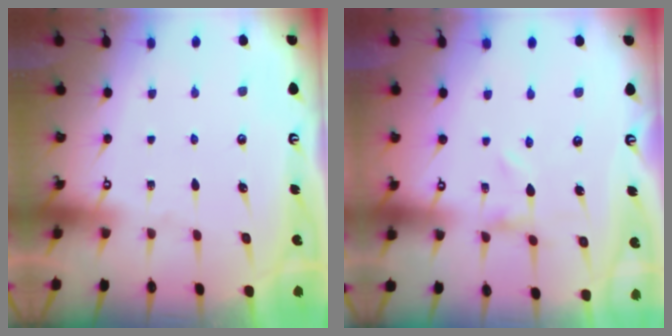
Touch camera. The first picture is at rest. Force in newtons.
{"total": 0.0}